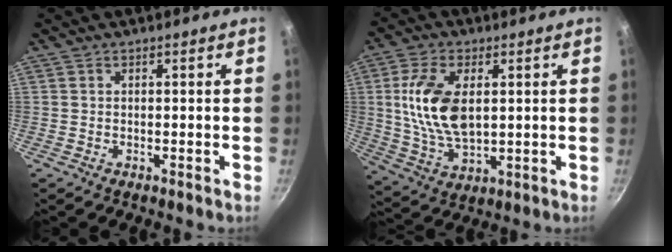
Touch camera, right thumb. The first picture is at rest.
{"total": 13.9, "force": [2.3, 7.6, 11.4], "torque": [-0.213, -0.011, 0.048]}